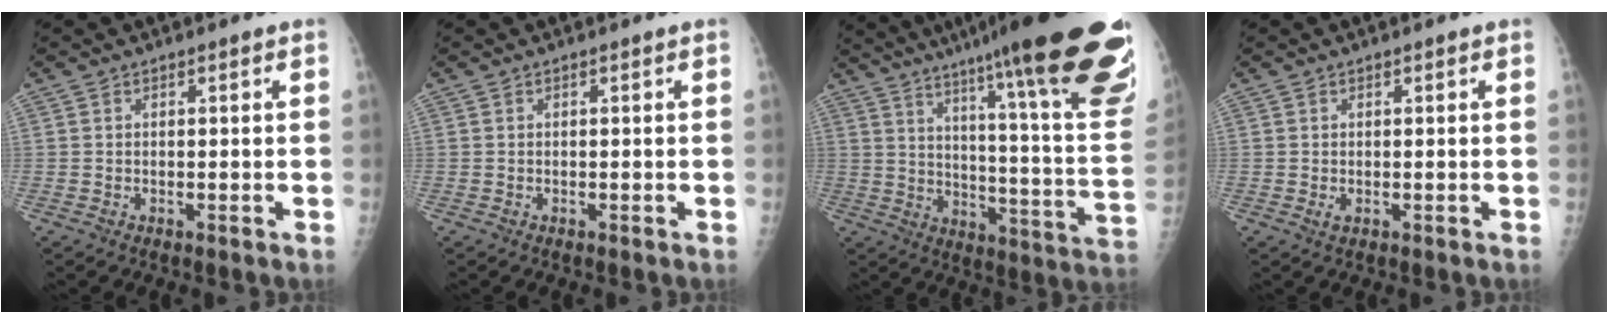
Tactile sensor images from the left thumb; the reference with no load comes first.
{"total": 0.0}
{"total": 33.7, "force": [23.7, 3.2, 23.7], "torque": [-0.258, -0.105, 0.326]}
{"total": 1.2, "force": [0.1, 0.6, 1.0], "torque": [-0.014, -0.003, 0.004]}